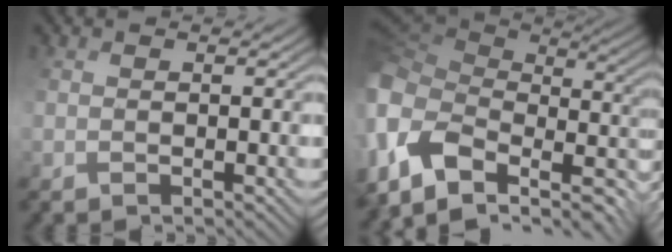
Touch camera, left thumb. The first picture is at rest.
{"total": 12.9, "force": [-2.1, 6.9, 10.7], "torque": [-0.289, -0.012, -0.007]}